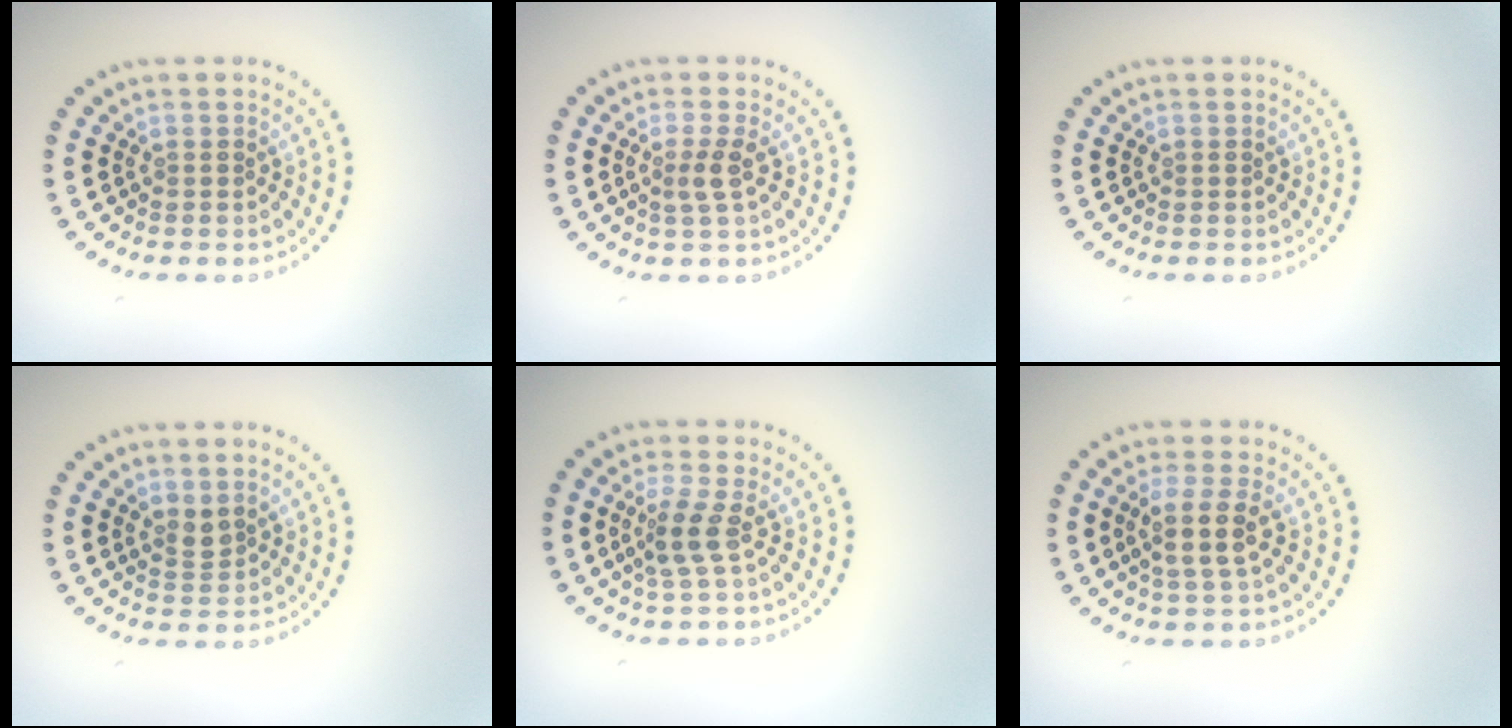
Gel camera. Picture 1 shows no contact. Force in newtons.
{"total": 1.7, "press": 1.4, "slide": 1.0}
{"total": 0.0}
{"total": 1.5, "press": 1.2, "slide": 0.9}
{"total": 2.3, "press": 1.9, "slide": 1.3}
{"total": 2.8, "press": 2.6, "slide": 1.2}